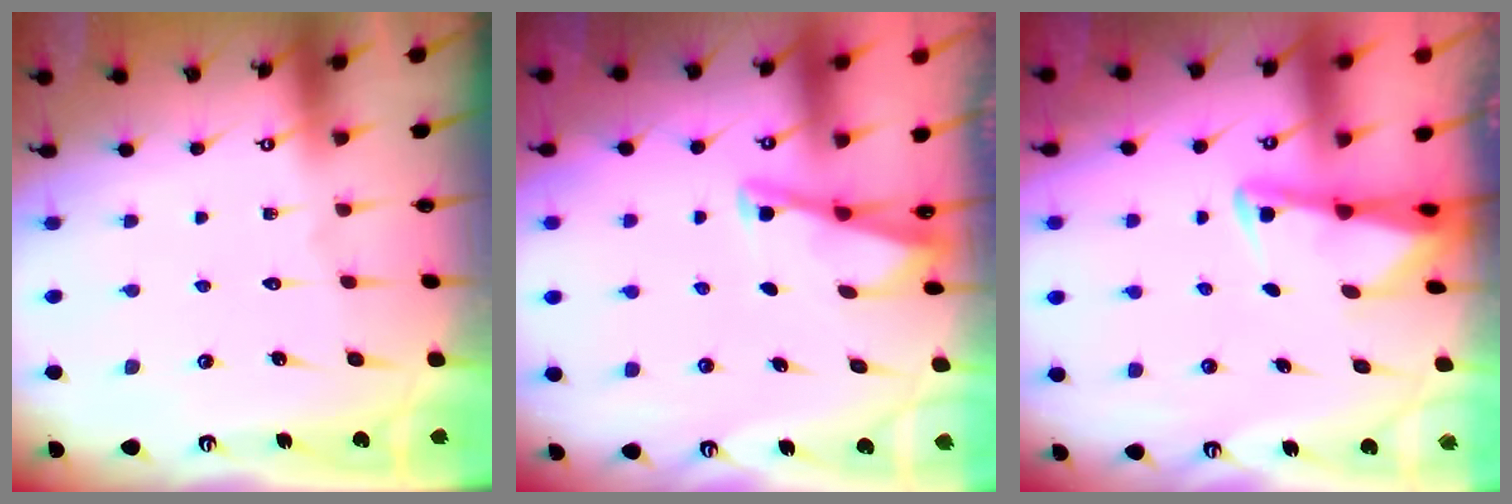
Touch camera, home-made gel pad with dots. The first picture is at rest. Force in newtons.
{"total": 2.8, "press": 2.8, "slide": 0.2}
{"total": 2.2, "press": 2.2, "slide": 0.3}